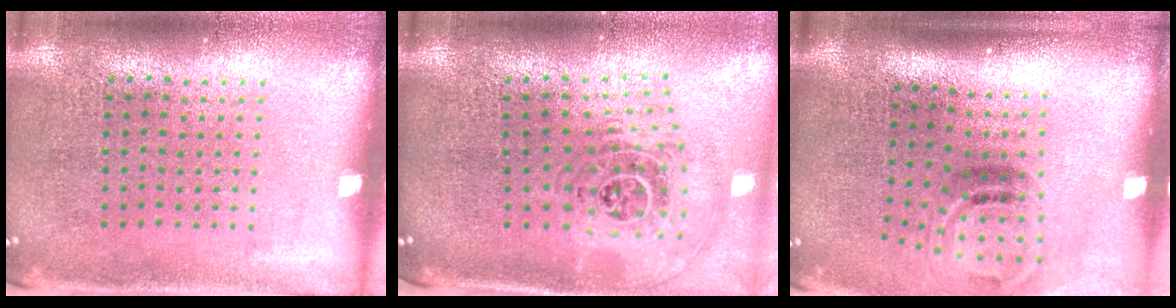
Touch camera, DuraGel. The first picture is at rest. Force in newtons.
{"total": 1.9, "press": 1.5, "slide": 1.2}
{"total": 2.1, "press": 1.3, "slide": 1.7}